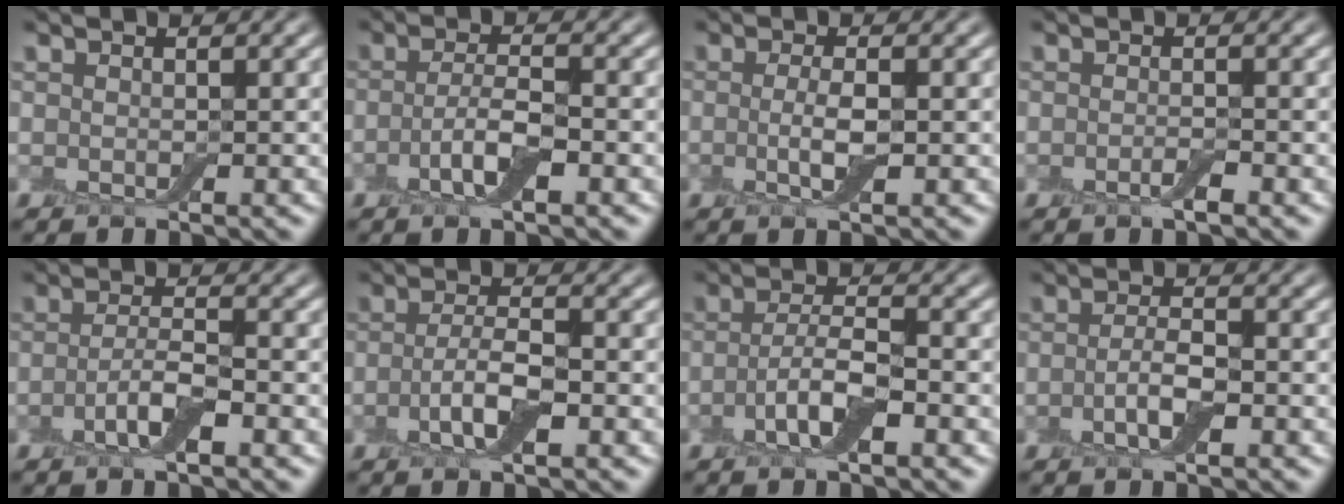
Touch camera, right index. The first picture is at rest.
{"total": 3.3, "force": [-1.1, 0.9, 2.9], "torque": [-0.061, 0.002, -0.027]}
{"total": 2.6, "force": [-0.3, 0.6, 2.5], "torque": [-0.052, -0.006, -0.009]}
{"total": 1.2, "force": [-0.6, 0.2, 1.1], "torque": [-0.019, -0.004, -0.012]}
{"total": 3.0, "force": [-1.2, 0.8, 2.6], "torque": [-0.054, 0.004, -0.030]}
{"total": 3.4, "force": [-1.0, 1.0, 3.1], "torque": [-0.064, -0.001, -0.024]}
{"total": 3.8, "force": [-1.4, 1.1, 3.3], "torque": [-0.067, 0.004, -0.033]}
{"total": 2.5, "force": [-0.8, 0.7, 2.2], "torque": [-0.045, 0.003, -0.021]}